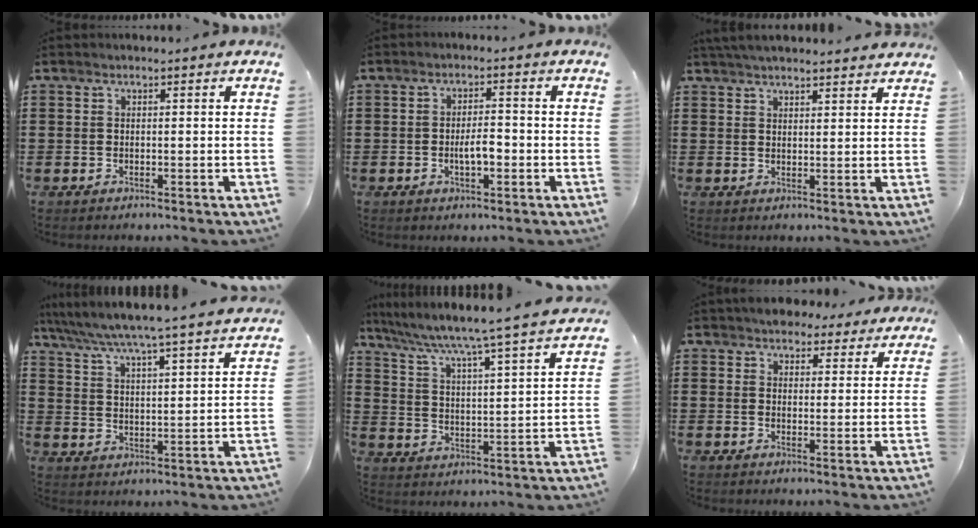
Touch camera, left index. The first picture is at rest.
{"total": 3.7, "force": [-0.9, 1.3, 3.4], "torque": [-0.052, 0.001, -0.019]}
{"total": 3.7, "force": [3.6, 0.2, 0.8], "torque": [-0.025, -0.005, 0.069]}
{"total": 5.4, "force": [5.0, -0.9, 1.7], "torque": [-0.056, -0.042, 0.079]}
{"total": 4.7, "force": [3.9, -0.9, 2.4], "torque": [-0.068, -0.046, 0.052]}
{"total": 4.3, "force": [4.0, 1.7, 0.6], "torque": [-0.018, -0.005, 0.074]}